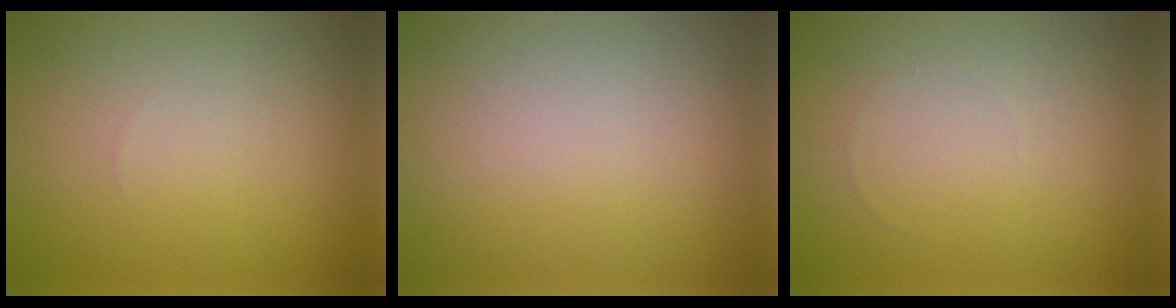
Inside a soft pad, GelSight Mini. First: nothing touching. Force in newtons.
{"total": 0.0}
{"total": 0.0}